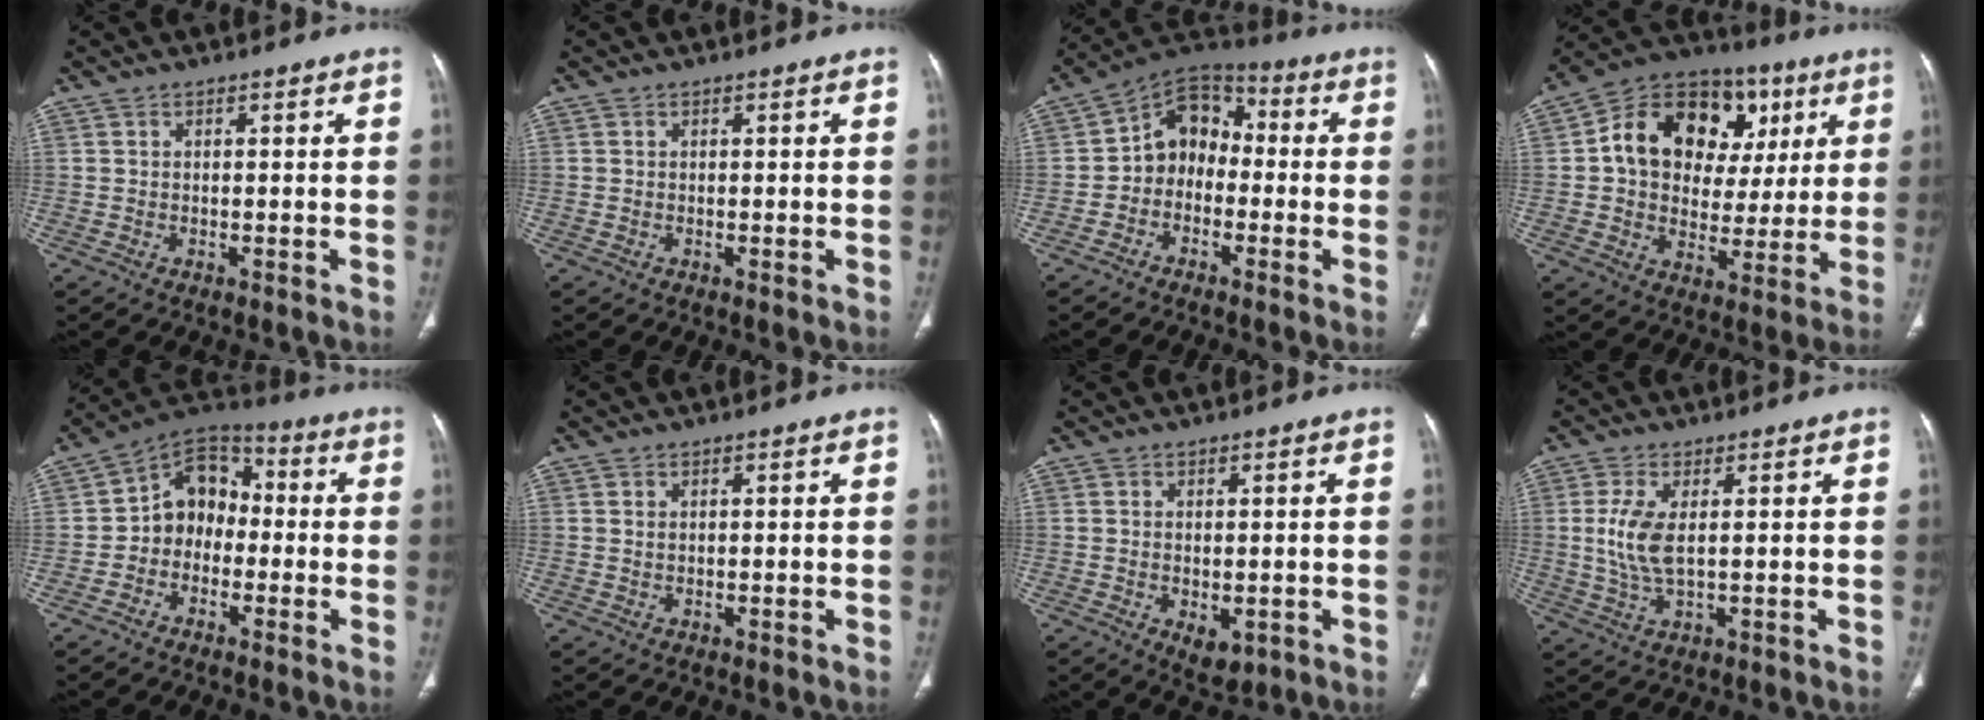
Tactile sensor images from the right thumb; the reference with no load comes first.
{"total": 0.0}
{"total": 9.7, "force": [-1.6, 8.0, 5.4], "torque": [-0.051, 0.043, -0.050]}
{"total": 20.9, "force": [5.4, 15.8, 12.6], "torque": [-0.150, 0.029, 0.087]}
{"total": 10.3, "force": [-1.4, 8.4, 5.8], "torque": [-0.055, 0.042, -0.046]}
{"total": 0.7, "force": [0.2, 0.5, 0.4], "torque": [-0.005, -0.001, 0.005]}
{"total": 4.3, "force": [-1.0, 2.6, 3.3], "torque": [-0.046, -0.006, -0.002]}
{"total": 6.7, "force": [0.8, 2.8, 6.0], "torque": [-0.142, -0.007, 0.018]}